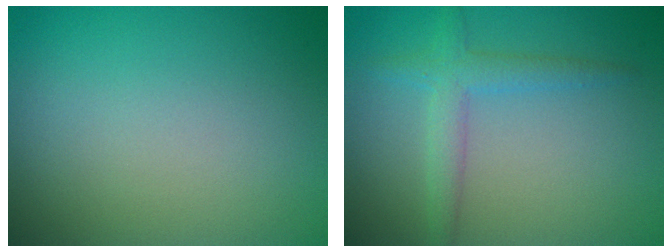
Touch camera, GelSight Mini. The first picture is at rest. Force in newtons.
{"total": 2.0, "press": 2.0, "slide": 0.1}